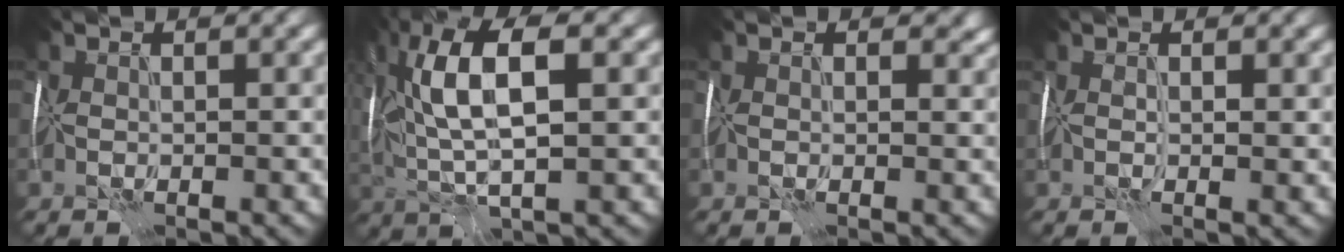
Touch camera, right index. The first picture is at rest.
{"total": 9.6, "force": [1.7, 3.3, 8.8], "torque": [-0.179, 0.015, 0.026]}
{"total": 1.9, "force": [0.9, 1.5, 0.8], "torque": [-0.013, -0.009, 0.006]}
{"total": 1.3, "force": [0.4, 0.4, 1.2], "torque": [-0.021, -0.004, 0.009]}